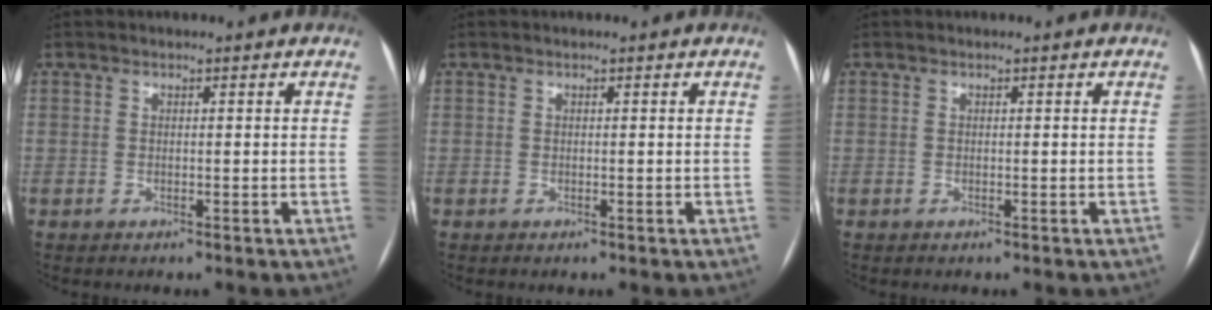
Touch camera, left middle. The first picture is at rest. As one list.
[{"total": 0.0}, {"total": 0.0}]